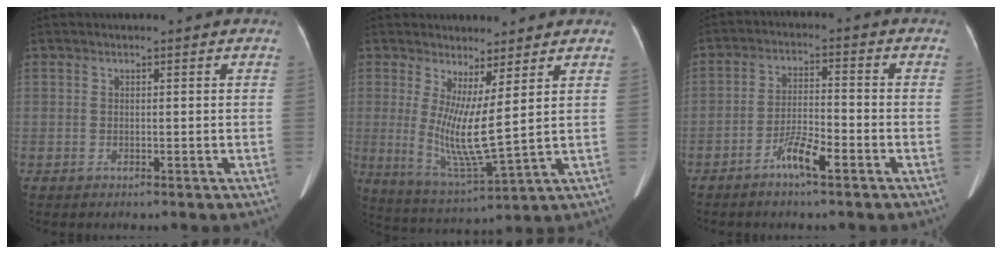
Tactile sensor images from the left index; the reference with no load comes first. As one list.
[{"total": 8.5, "force": [1.8, 0.2, 8.3], "torque": [-0.170, -0.038, 0.041]}, {"total": 5.4, "force": [-3.4, 0.7, 4.1], "torque": [-0.082, 0.004, -0.064]}]